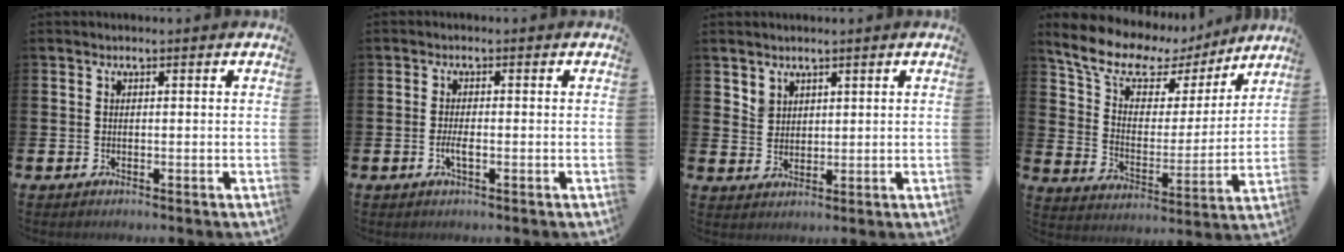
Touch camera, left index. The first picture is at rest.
{"total": 1.7, "force": [-0.5, 0.5, 1.5], "torque": [-0.036, 0.003, -0.008]}
{"total": 2.7, "force": [2.3, 1.3, 0.0], "torque": [0.006, -0.010, 0.043]}
{"total": 10.7, "force": [8.6, 5.0, 3.8], "torque": [-0.120, -0.048, 0.151]}